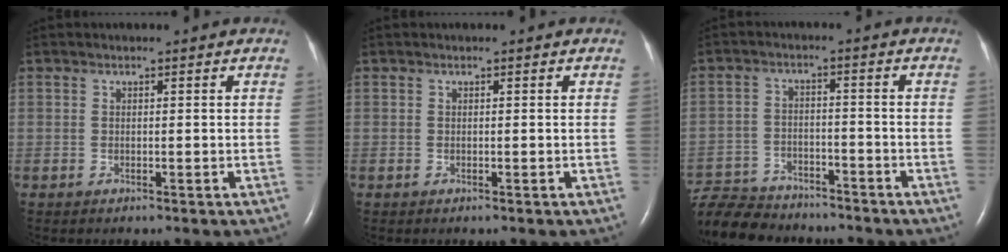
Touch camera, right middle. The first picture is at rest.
{"total": 0.0}
{"total": 12.4, "force": [-11.4, 3.7, 3.4], "torque": [-0.070, 0.005, -0.182]}